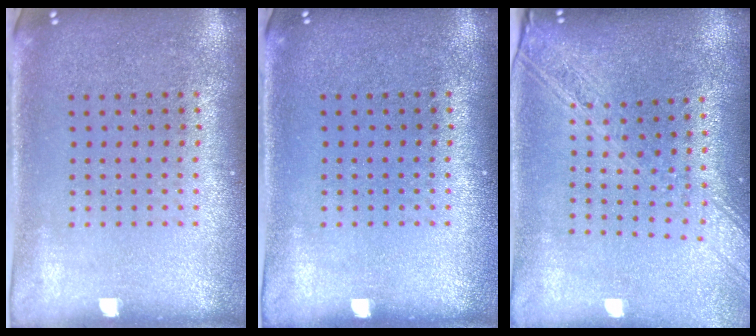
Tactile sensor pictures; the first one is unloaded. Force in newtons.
{"total": 0.0}
{"total": 2.0, "press": 1.8, "slide": 1.0}